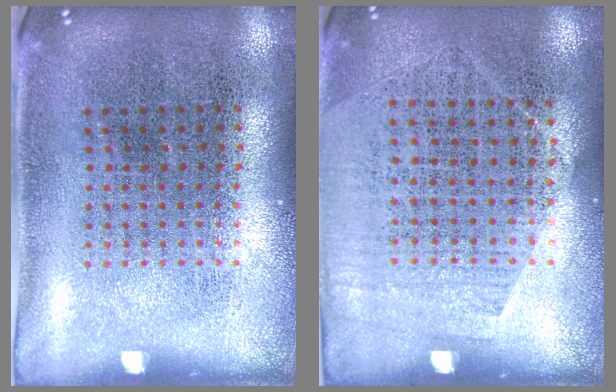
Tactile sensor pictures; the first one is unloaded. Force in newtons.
{"total": 1.3, "press": 1.0, "slide": 0.7}